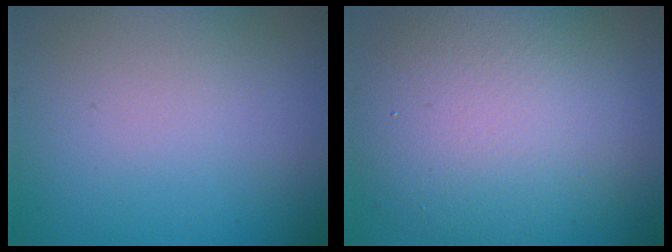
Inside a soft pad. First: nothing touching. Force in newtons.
{"total": 11.0, "press": 11.0, "slide": 0.8}